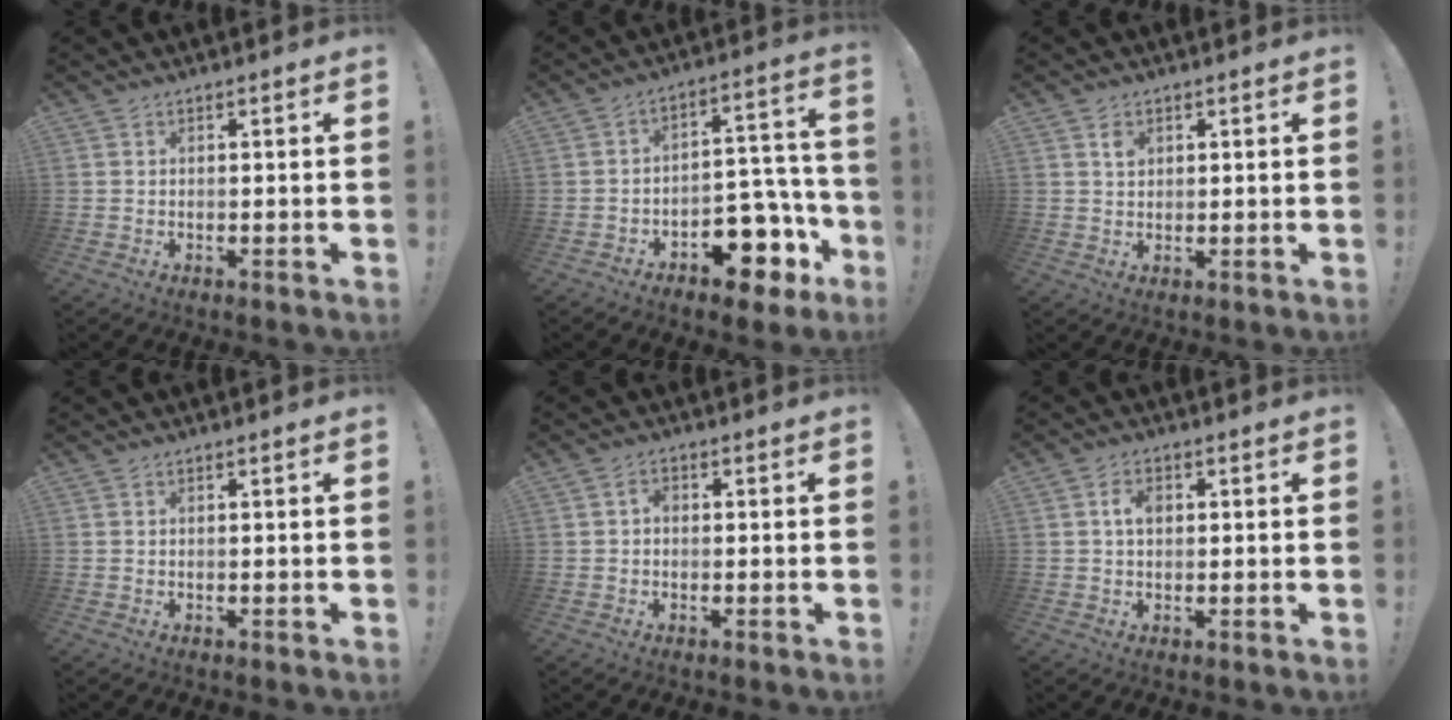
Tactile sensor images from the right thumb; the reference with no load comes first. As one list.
[{"total": 12.9, "force": [-7.8, 7.3, 7.3], "torque": [-0.064, 0.061, -0.124]}, {"total": 2.4, "force": [1.2, 1.7, 1.1], "torque": [-0.003, -0.008, 0.018]}, {"total": 0.0}, {"total": 1.7, "force": [-0.5, 1.2, 1.2], "torque": [-0.024, 0.008, -0.009]}, {"total": 4.0, "force": [0.6, 2.4, 3.2], "torque": [-0.048, 0.003, 0.007]}]